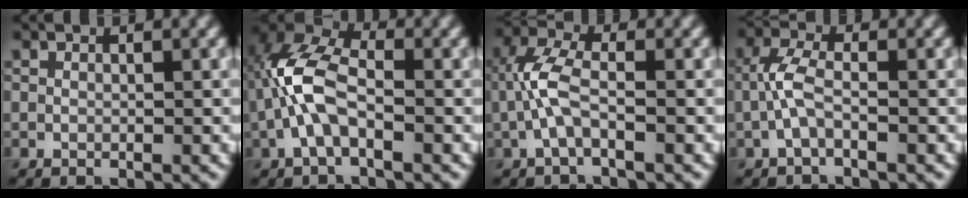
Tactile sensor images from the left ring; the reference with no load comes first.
{"total": 5.7, "force": [-1.2, 2.7, 4.9], "torque": [-0.118, 0.018, -0.032]}
{"total": 3.5, "force": [-0.9, 1.2, 3.2], "torque": [-0.078, 0.012, -0.027]}
{"total": 2.6, "force": [-0.9, 0.8, 2.4], "torque": [-0.058, 0.010, -0.023]}